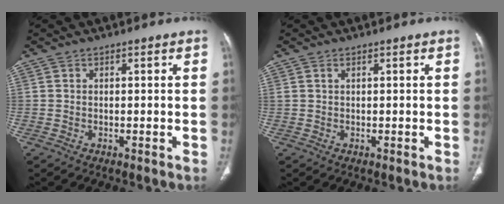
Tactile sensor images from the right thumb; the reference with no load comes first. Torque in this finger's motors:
{"motor_torque": [-0.22, -0.48, 0.30, 0.27, 0.07]}